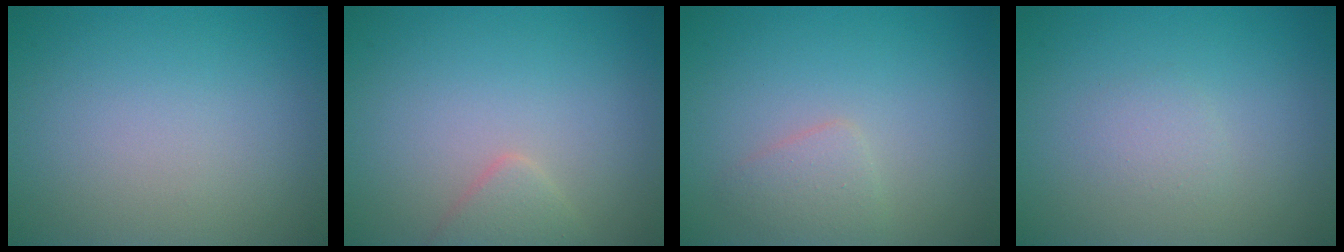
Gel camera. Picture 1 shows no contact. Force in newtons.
{"total": 1.6, "press": 1.6, "slide": 0.1}
{"total": 1.6, "press": 1.6, "slide": 0.0}
{"total": 1.0, "press": 1.0, "slide": 0.0}